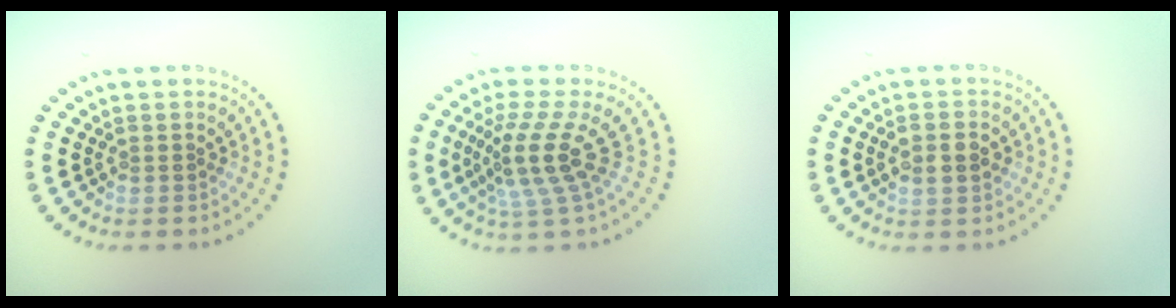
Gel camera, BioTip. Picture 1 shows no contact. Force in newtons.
{"total": 4.4, "press": 3.1, "slide": 3.2}
{"total": 2.4, "press": 2.4, "slide": 0.3}